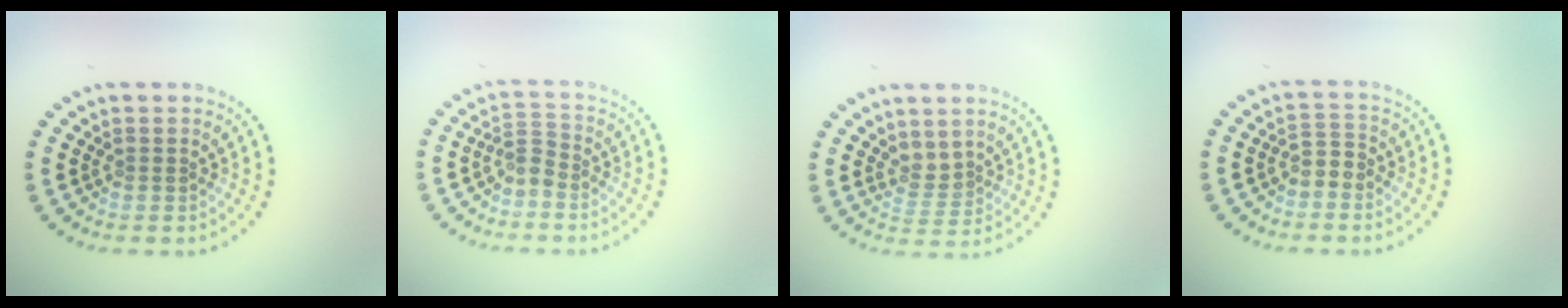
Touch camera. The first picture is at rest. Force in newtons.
{"total": 1.5, "press": 1.2, "slide": 0.9}
{"total": 2.0, "press": 1.4, "slide": 1.4}
{"total": 1.7, "press": 1.4, "slide": 1.0}